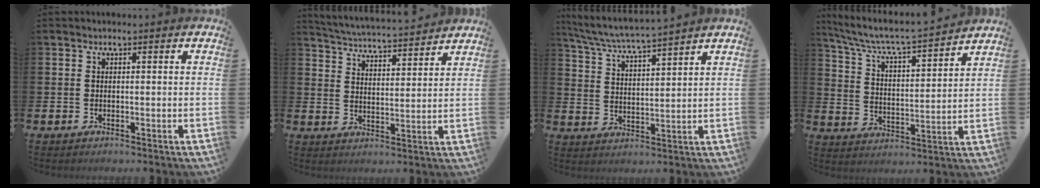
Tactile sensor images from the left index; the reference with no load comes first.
{"total": 4.9, "force": [4.9, 0.1, 0.4], "torque": [-0.029, -0.040, 0.084]}
{"total": 5.7, "force": [5.5, -0.3, 1.4], "torque": [-0.051, -0.034, 0.095]}
{"total": 6.6, "force": [6.2, 0.2, 2.2], "torque": [-0.073, -0.051, 0.101]}